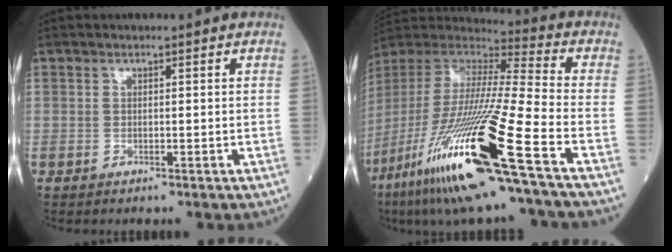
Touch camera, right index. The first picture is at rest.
{"total": 27.3, "force": [-13.6, 0.4, 23.7], "torque": [-0.489, -0.067, -0.260]}